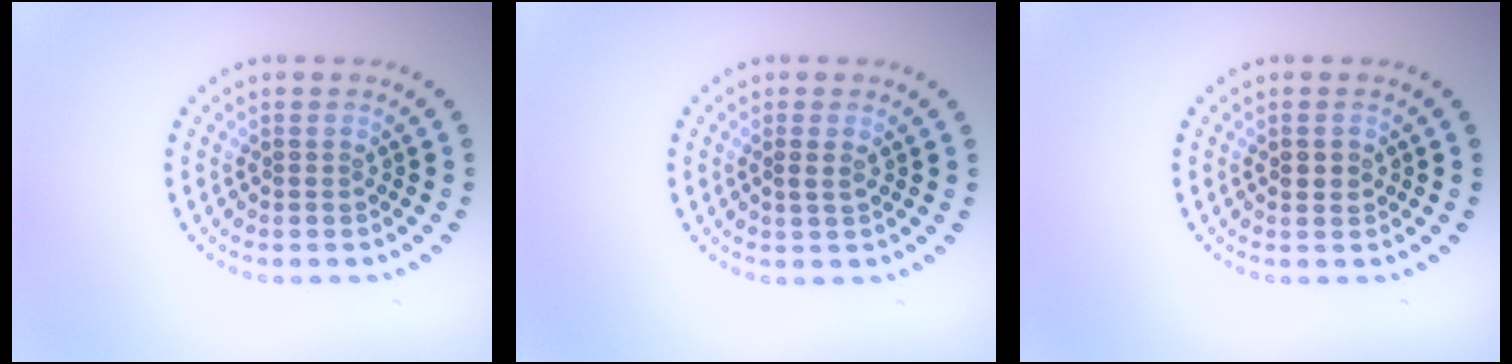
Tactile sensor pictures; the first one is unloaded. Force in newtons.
{"total": 0.5, "press": 0.4, "slide": 0.3}
{"total": 1.9, "press": 1.9, "slide": 0.2}